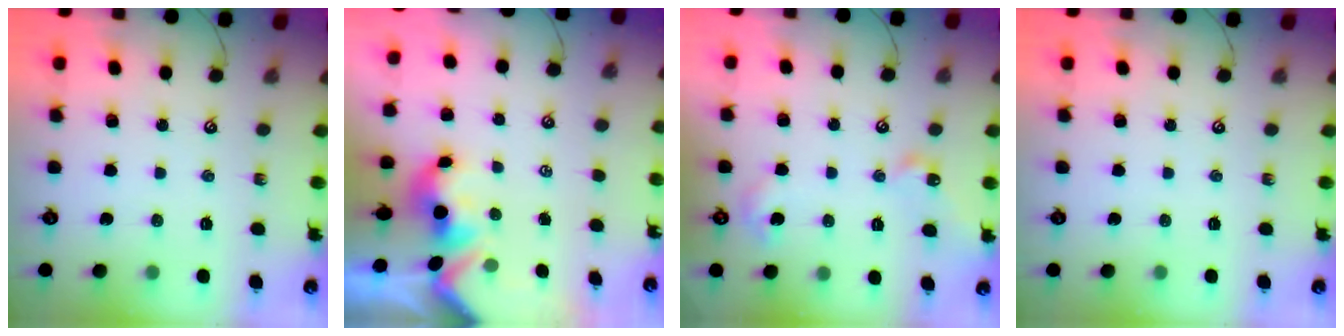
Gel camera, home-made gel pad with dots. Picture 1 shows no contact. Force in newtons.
{"total": 1.5, "press": 1.3, "slide": 0.7}
{"total": 7.6, "press": 7.6, "slide": 0.3}
{"total": 0.0}